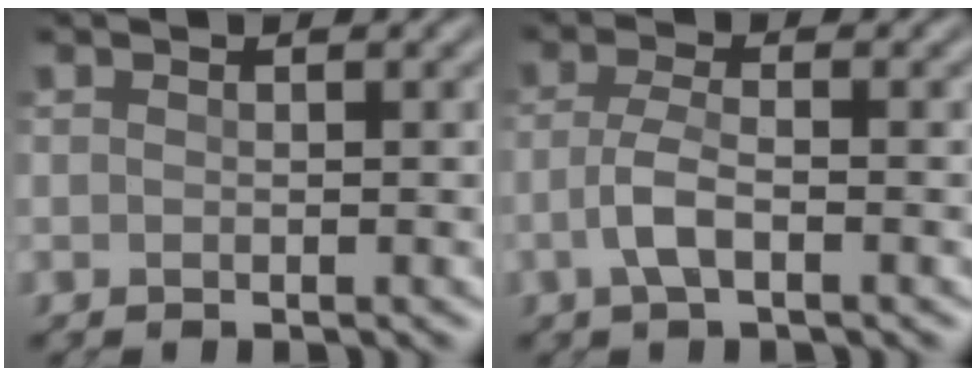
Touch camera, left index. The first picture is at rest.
{"total": 2.8, "force": [-0.8, 1.0, 2.5], "torque": [-0.056, 0.002, -0.023]}